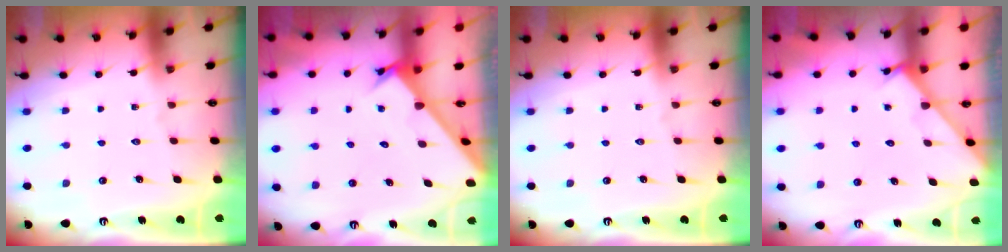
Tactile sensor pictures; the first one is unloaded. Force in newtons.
{"total": 2.6, "press": 2.6, "slide": 0.3}
{"total": 0.0}
{"total": 2.6, "press": 2.5, "slide": 0.3}